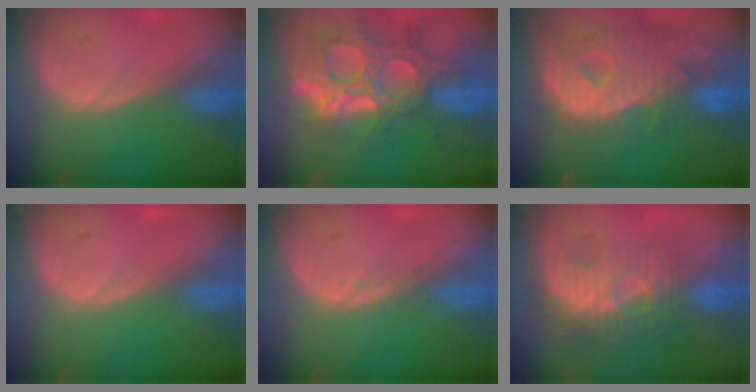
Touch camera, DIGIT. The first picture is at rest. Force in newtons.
{"total": 14.3, "press": 11.9, "slide": 7.8}
{"total": 12.8, "press": 10.9, "slide": 6.7}
{"total": 0.0}
{"total": 1.0, "press": 1.0, "slide": 0.2}
{"total": 9.4, "press": 8.4, "slide": 4.3}